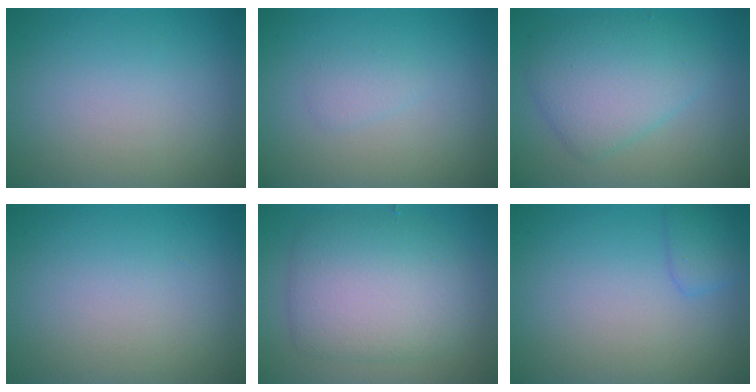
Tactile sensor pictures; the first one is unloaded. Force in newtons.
{"total": 1.0, "press": 1.0, "slide": 0.1}
{"total": 5.3, "press": 5.3, "slide": 0.1}
{"total": 0.0}
{"total": 6.0, "press": 6.0, "slide": 0.1}
{"total": 1.6, "press": 1.6, "slide": 0.1}